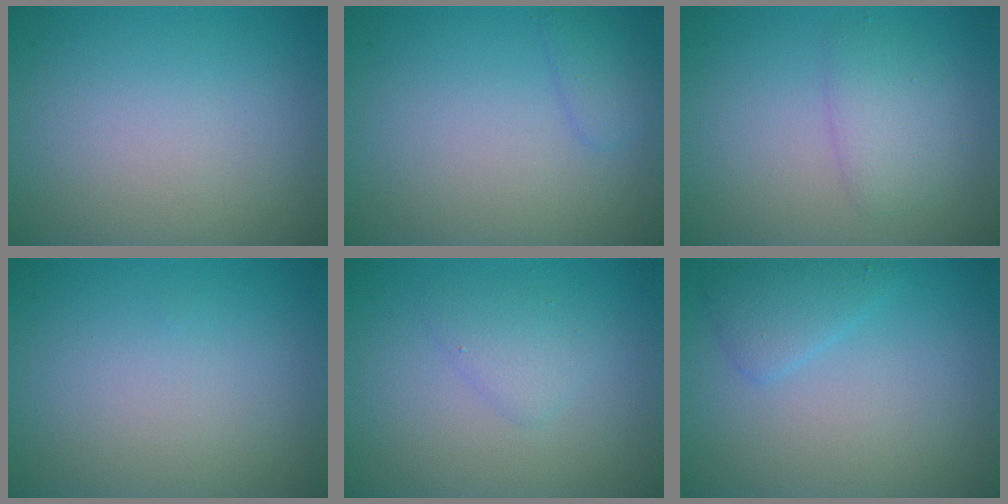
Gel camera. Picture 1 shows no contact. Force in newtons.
{"total": 1.3, "press": 1.3, "slide": 0.1}
{"total": 2.6, "press": 2.6, "slide": 0.1}
{"total": 0.0}
{"total": 1.7, "press": 1.7, "slide": 0.1}
{"total": 2.1, "press": 2.1, "slide": 0.0}